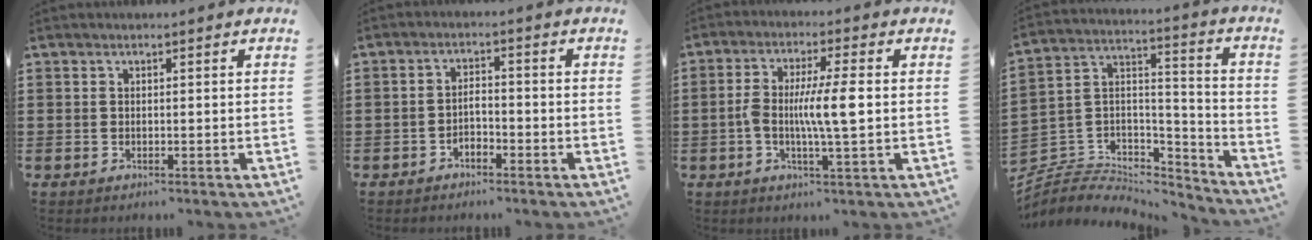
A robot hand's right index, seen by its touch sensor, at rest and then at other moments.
{"total": 2.1, "force": [-1.5, 0.9, 1.1], "torque": [-0.027, 0.005, -0.033]}
{"total": 7.4, "force": [-0.5, 1.0, 7.3], "torque": [-0.135, -0.002, -0.017]}
{"total": 5.4, "force": [-4.7, 2.5, 0.7], "torque": [-0.035, -0.005, -0.102]}